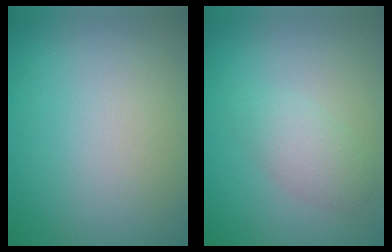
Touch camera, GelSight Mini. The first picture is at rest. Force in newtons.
{"total": 2.1, "press": 2.1, "slide": 0.1}